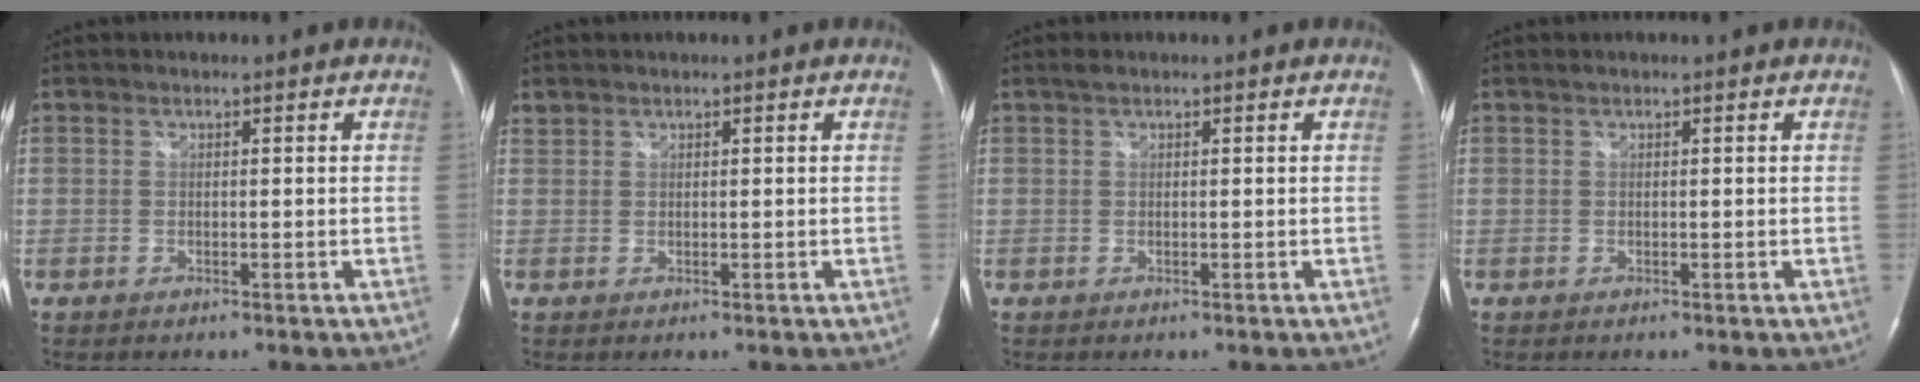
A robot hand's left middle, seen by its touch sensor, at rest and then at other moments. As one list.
[{"total": 0.8, "force": [0.7, 0.3, -0.1], "torque": [-0.002, 0.010, 0.017]}, {"total": 0.7, "force": [0.6, 0.2, 0.4], "torque": [-0.013, 0.011, 0.012]}, {"total": 0.0}]